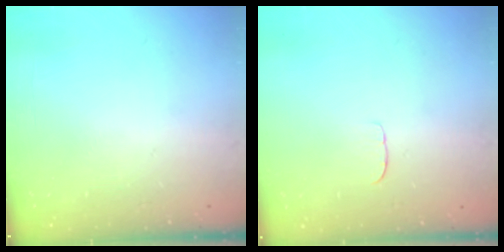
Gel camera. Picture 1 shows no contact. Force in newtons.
{"total": 3.1, "press": 3.1, "slide": 0.2}